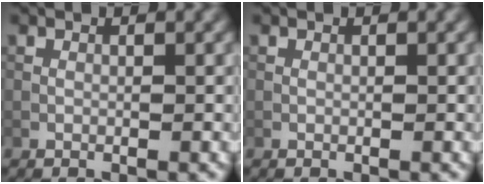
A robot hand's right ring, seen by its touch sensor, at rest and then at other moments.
{"total": 0.0}